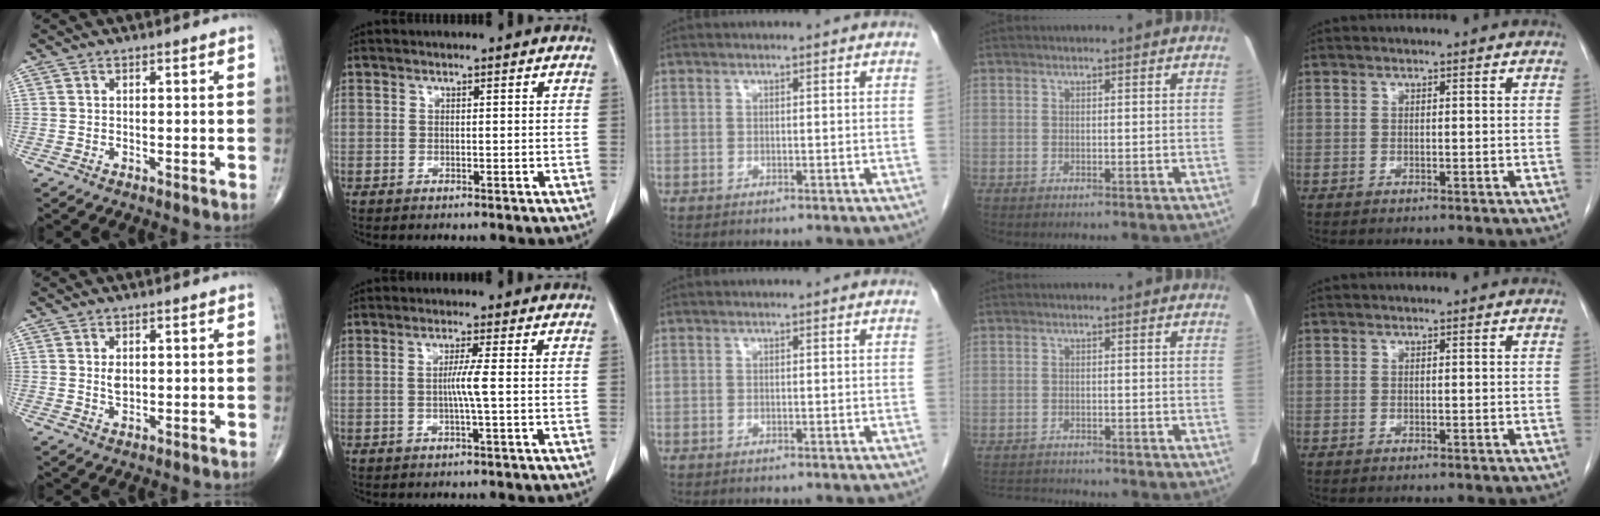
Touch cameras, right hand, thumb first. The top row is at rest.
{"thumb": {"total": 2.0, "force": [0.4, 1.2, 1.5], "torque": [-0.024, -0.005, 0.009]}, "index": {"total": 2.8, "force": [-0.3, -0.7, 2.7], "torque": [-0.052, -0.002, -0.007]}, "ring": {"total": 4.3, "force": [-4.2, 0.4, 0.7], "torque": [-0.014, -0.011, -0.064]}}